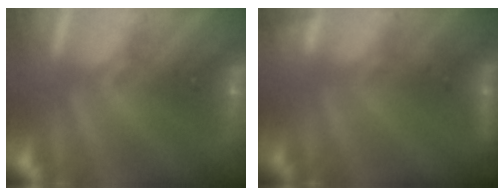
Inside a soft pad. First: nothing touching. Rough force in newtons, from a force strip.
{"total": 2.9}